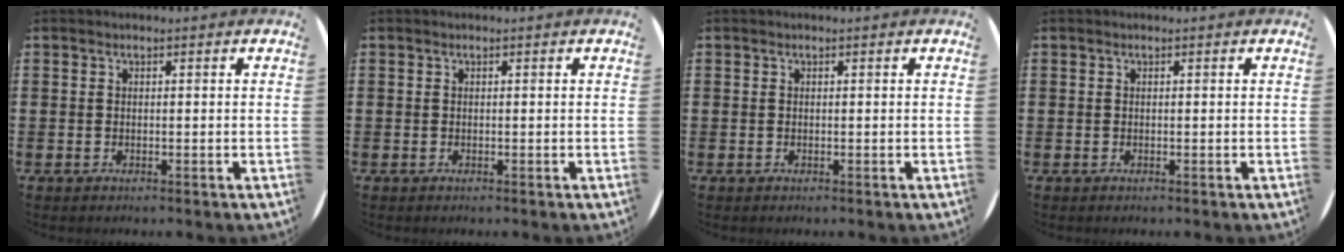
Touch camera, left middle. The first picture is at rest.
{"total": 0.0}
{"total": 0.0}
{"total": 0.0}